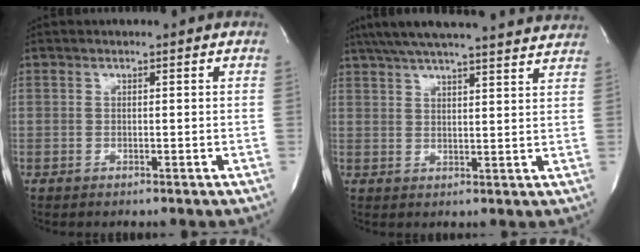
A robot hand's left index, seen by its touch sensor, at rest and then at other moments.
{"total": 22.8, "force": [20.6, 1.5, 9.5], "torque": [-0.159, 0.017, 0.272]}